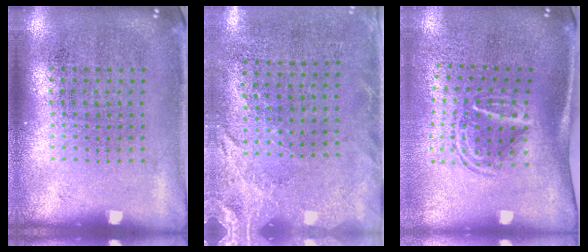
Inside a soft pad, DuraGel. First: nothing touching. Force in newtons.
{"total": 2.6, "press": 2.0, "slide": 1.5}
{"total": 1.7, "press": 1.1, "slide": 1.3}